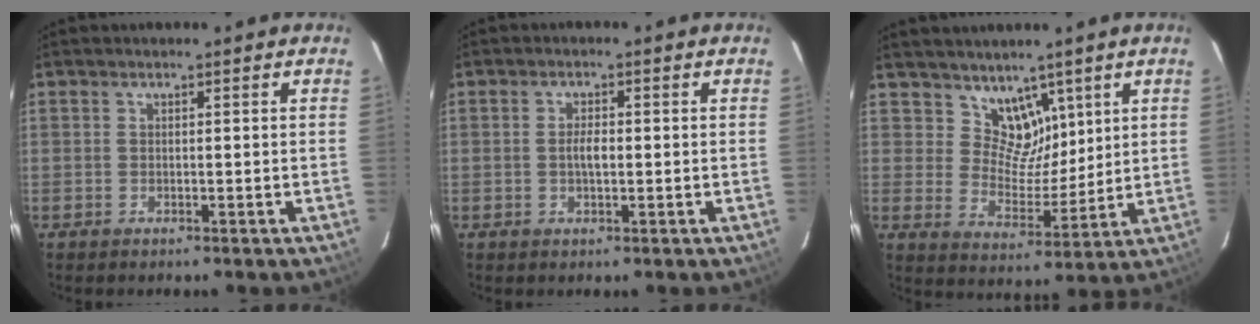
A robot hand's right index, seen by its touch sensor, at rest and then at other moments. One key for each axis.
{"total": 2.4, "fx": -0.2, "fy": 1.0, "fz": 2.2, "tx": -0.041, "ty": 0.003, "tz": -0.004}
{"total": 7.8, "fx": 5.3, "fy": 5.3, "fz": 2.0, "tx": -0.018, "ty": -0.008, "tz": 0.100}